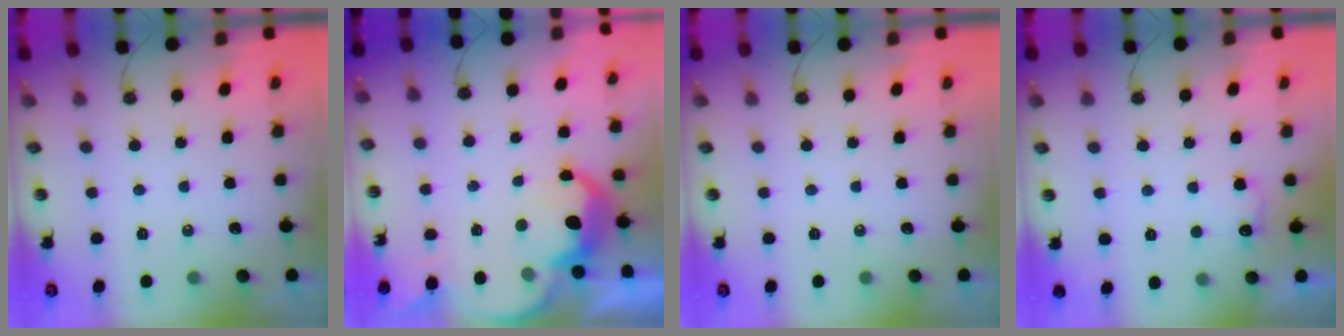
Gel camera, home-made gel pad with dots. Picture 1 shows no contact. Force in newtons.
{"total": 6.7, "press": 6.6, "slide": 0.9}
{"total": 0.0}
{"total": 6.8, "press": 6.8, "slide": 0.6}